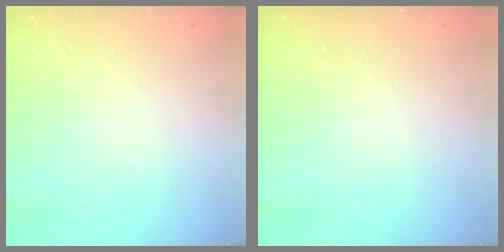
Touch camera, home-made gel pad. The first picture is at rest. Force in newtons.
{"total": 0.0}